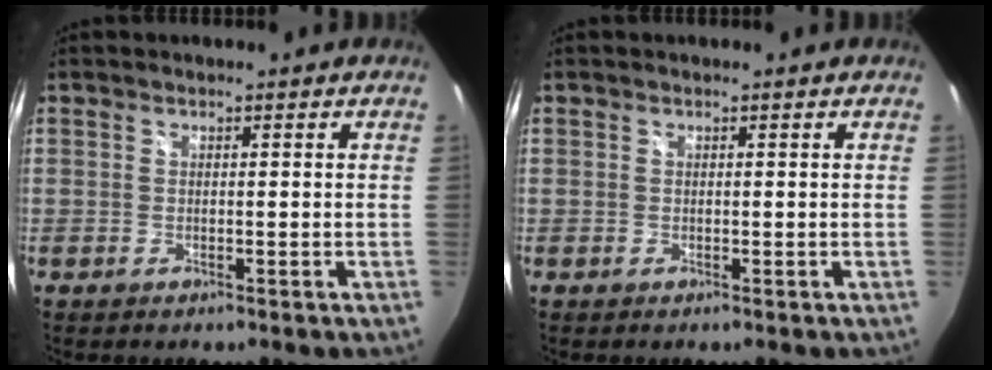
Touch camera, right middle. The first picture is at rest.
{"total": 0.0}